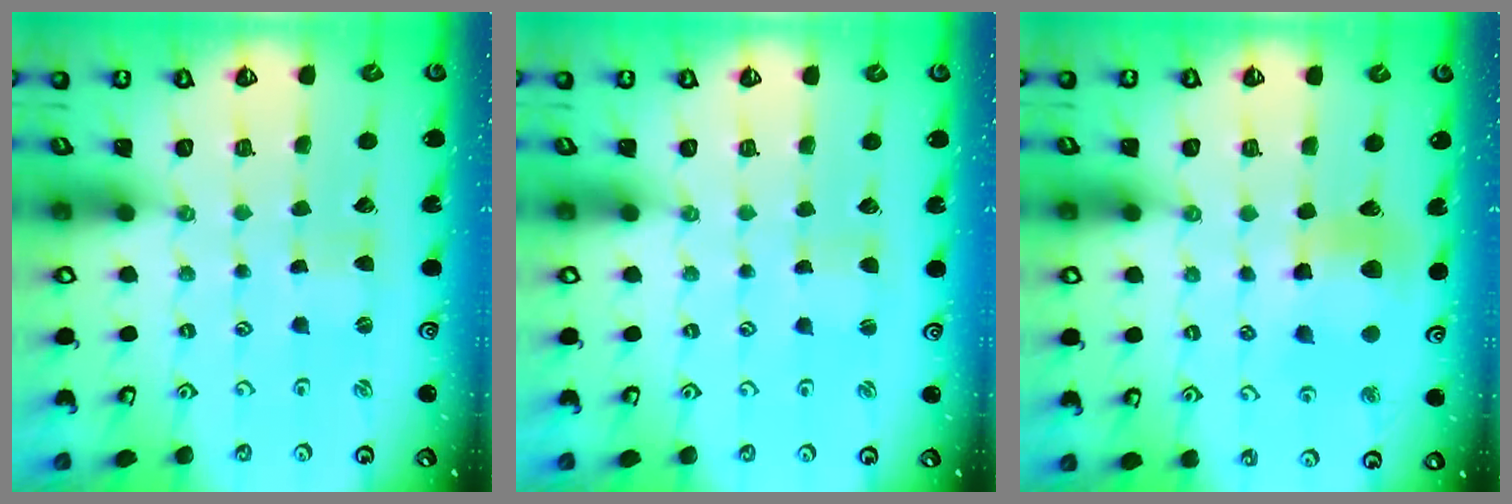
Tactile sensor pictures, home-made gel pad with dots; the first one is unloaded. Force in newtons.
{"total": 0.9, "press": 0.9, "slide": 0.1}
{"total": 9.7, "press": 9.6, "slide": 1.3}